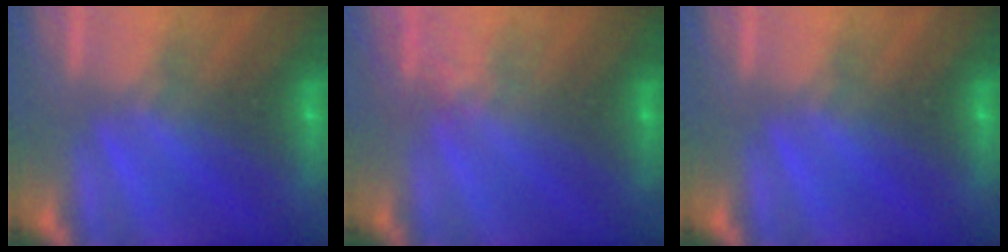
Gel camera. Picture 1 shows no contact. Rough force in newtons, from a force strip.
{"total": 2.6}
{"total": 0.0}